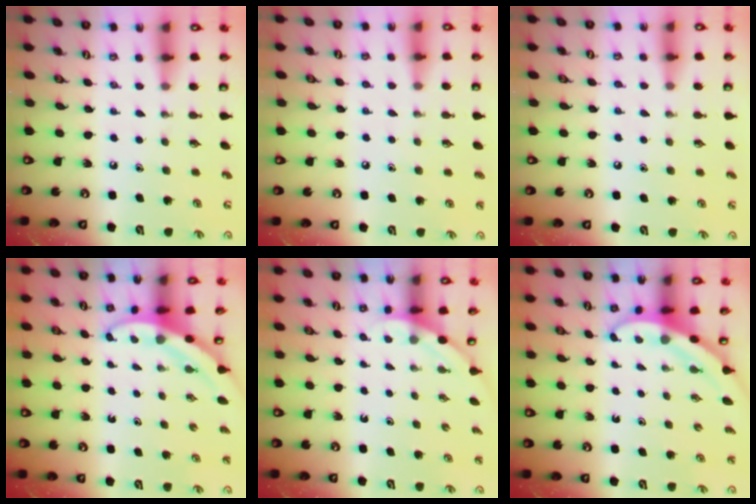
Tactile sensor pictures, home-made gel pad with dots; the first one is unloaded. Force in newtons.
{"total": 3.5, "press": 3.5, "slide": 0.3}
{"total": 4.0, "press": 3.9, "slide": 0.6}
{"total": 3.3, "press": 3.3, "slide": 0.1}
{"total": 2.2, "press": 2.2, "slide": 0.0}
{"total": 3.1, "press": 3.1, "slide": 0.2}